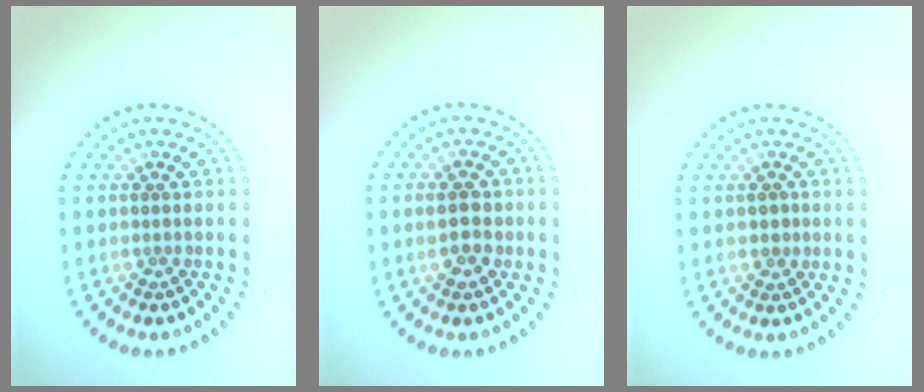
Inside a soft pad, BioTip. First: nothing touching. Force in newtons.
{"total": 2.7, "press": 2.7, "slide": 0.1}
{"total": 0.7, "press": 0.6, "slide": 0.3}